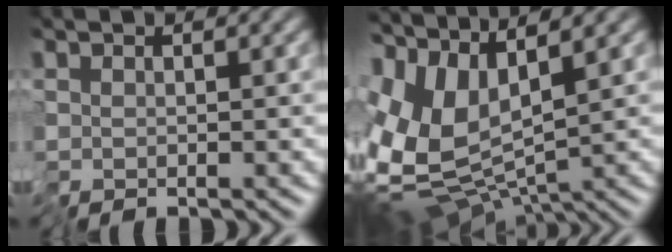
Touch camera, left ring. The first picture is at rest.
{"total": 11.1, "force": [1.1, 5.6, 9.5], "torque": [-0.215, -0.004, 0.031]}